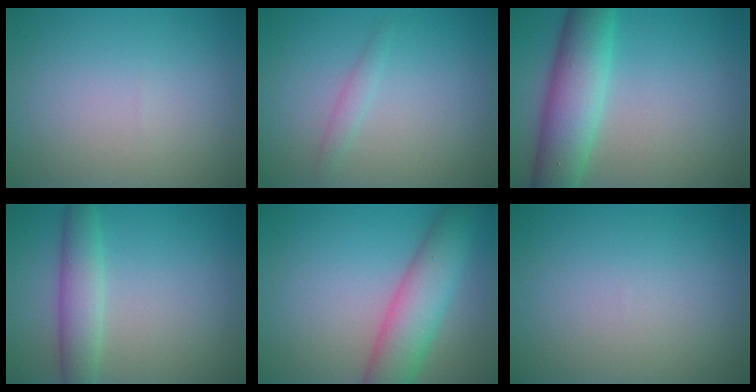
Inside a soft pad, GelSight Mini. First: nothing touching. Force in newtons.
{"total": 1.1, "press": 1.1, "slide": 0.1}
{"total": 7.3, "press": 7.3, "slide": 0.2}
{"total": 3.5, "press": 3.5, "slide": 0.3}
{"total": 6.2, "press": 6.2, "slide": 0.3}
{"total": 0.0}